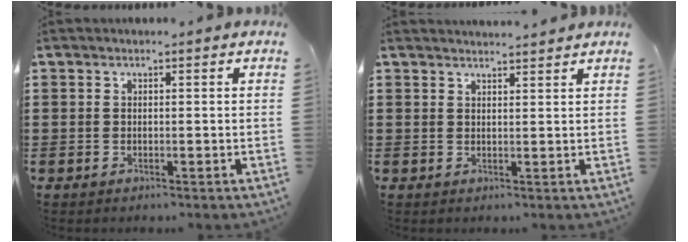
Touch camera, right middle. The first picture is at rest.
{"total": 1.9, "force": [1.9, 0.0, 0.2], "torque": [-0.008, 0.002, 0.036]}